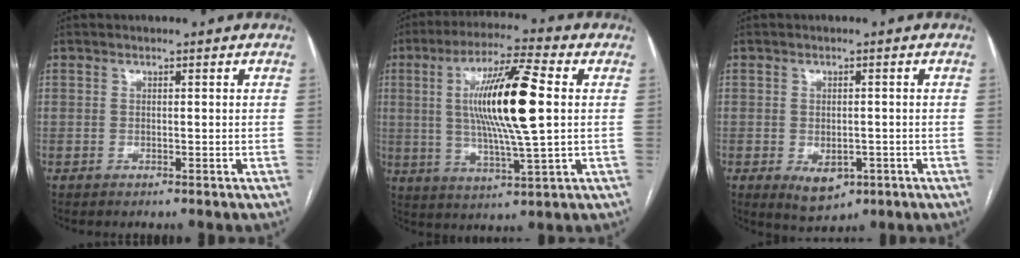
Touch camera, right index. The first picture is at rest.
{"total": 15.3, "force": [2.0, 0.7, 15.1], "torque": [-0.281, 0.003, 0.033]}
{"total": 5.0, "force": [-1.9, 3.0, 3.5], "torque": [-0.054, -0.004, -0.015]}